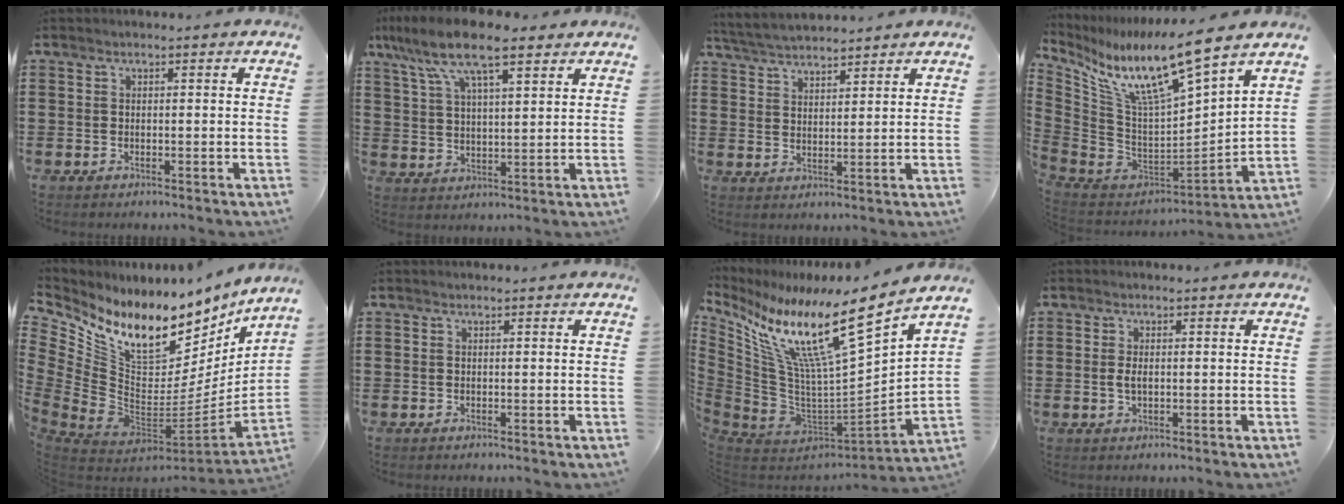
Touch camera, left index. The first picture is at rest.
{"total": 10.6, "force": [7.2, 3.0, 7.1], "torque": [-0.156, -0.007, 0.130]}
{"total": 4.2, "force": [4.1, 0.4, 0.6], "torque": [-0.028, -0.012, 0.075]}
{"total": 12.5, "force": [8.4, 1.4, 9.1], "torque": [-0.194, -0.064, 0.137]}
{"total": 11.4, "force": [8.0, 5.7, 5.8], "torque": [-0.130, -0.076, 0.140]}
{"total": 0.0}
{"total": 15.5, "force": [9.3, 2.3, 12.1], "torque": [-0.242, -0.069, 0.146]}
{"total": 1.7, "force": [0.0, 0.7, 1.6], "torque": [-0.039, -0.001, -0.003]}